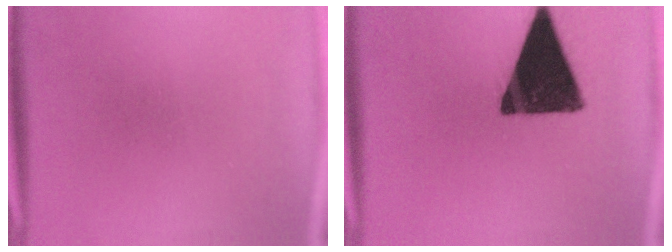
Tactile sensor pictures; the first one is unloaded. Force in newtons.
{"total": 17.1}